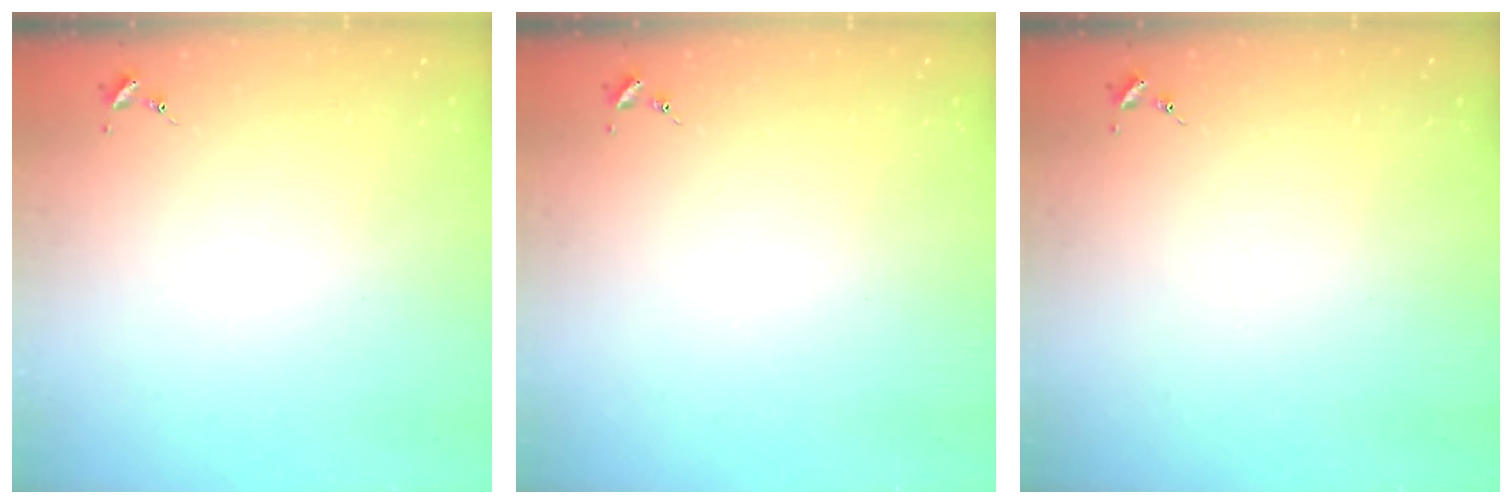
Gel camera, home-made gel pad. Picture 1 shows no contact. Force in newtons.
{"total": 0.0}
{"total": 0.0}